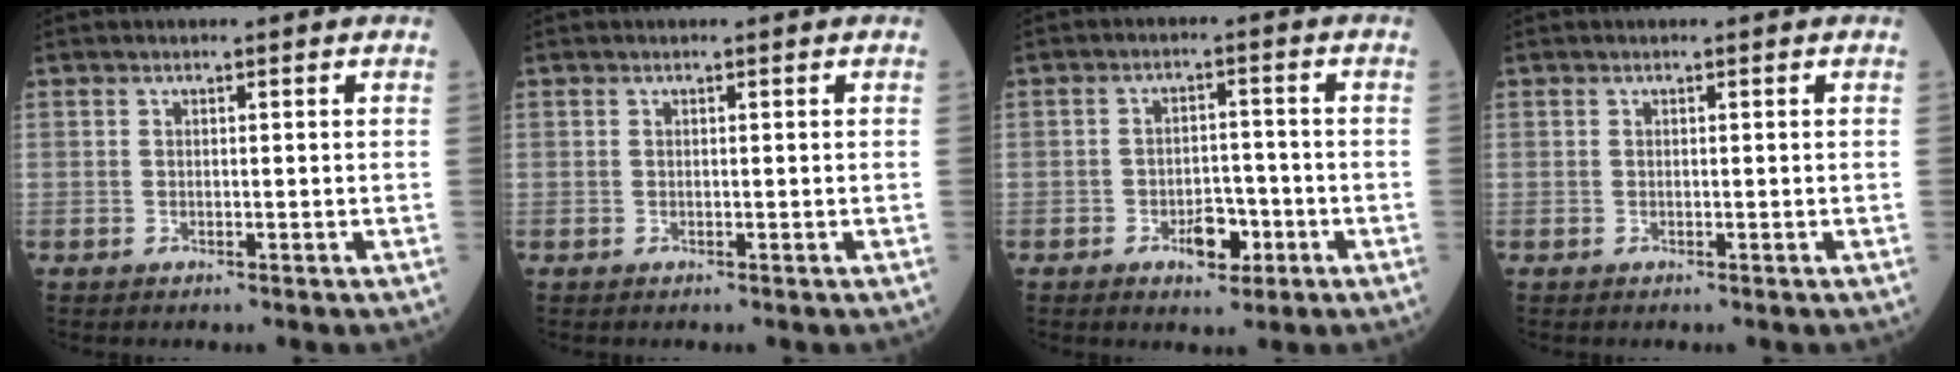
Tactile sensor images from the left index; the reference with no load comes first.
{"total": 0.0}
{"total": 4.9, "force": [-2.4, 2.6, 3.4], "torque": [-0.049, 0.008, -0.034]}
{"total": 0.0}